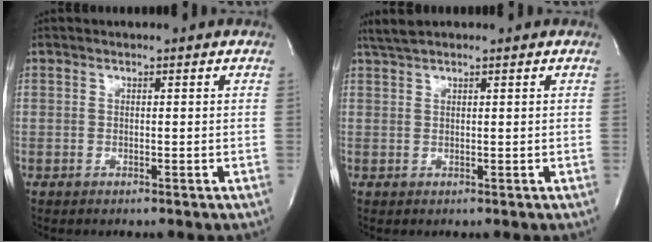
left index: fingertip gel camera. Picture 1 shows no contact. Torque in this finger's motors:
{"motor_torque": [0.41, -0.34, -0.01, 0.01]}